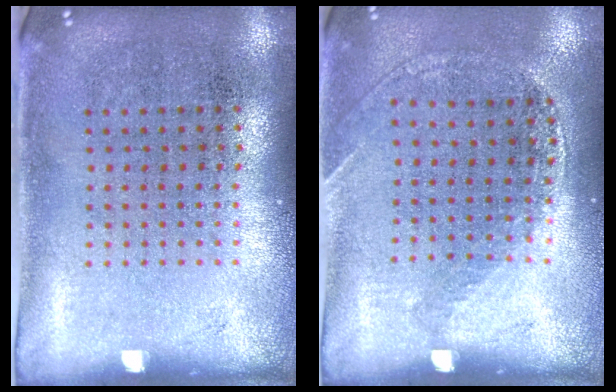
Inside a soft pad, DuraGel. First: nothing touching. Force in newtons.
{"total": 1.2, "press": 1.1, "slide": 0.5}